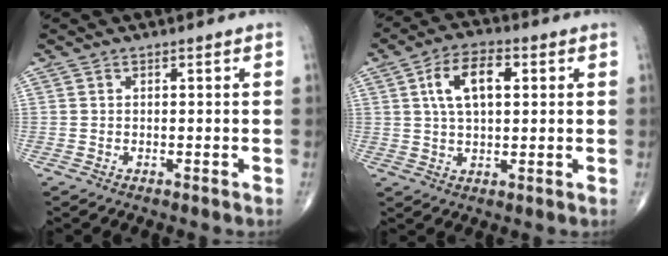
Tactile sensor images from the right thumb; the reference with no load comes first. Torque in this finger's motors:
{"motor_torque": [0.08, 0.08, 1.15, 0.43, 0.06]}